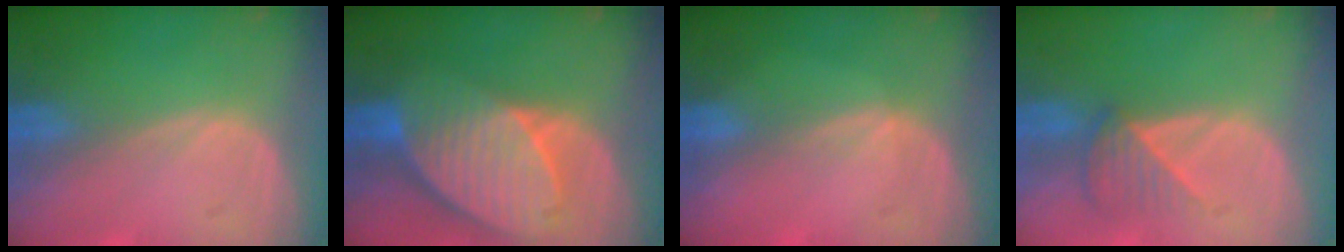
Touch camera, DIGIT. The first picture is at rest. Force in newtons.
{"total": 10.2, "press": 8.9, "slide": 5.0}
{"total": 1.2, "press": 0.7, "slide": 0.9}
{"total": 3.5, "press": 3.5, "slide": 0.4}